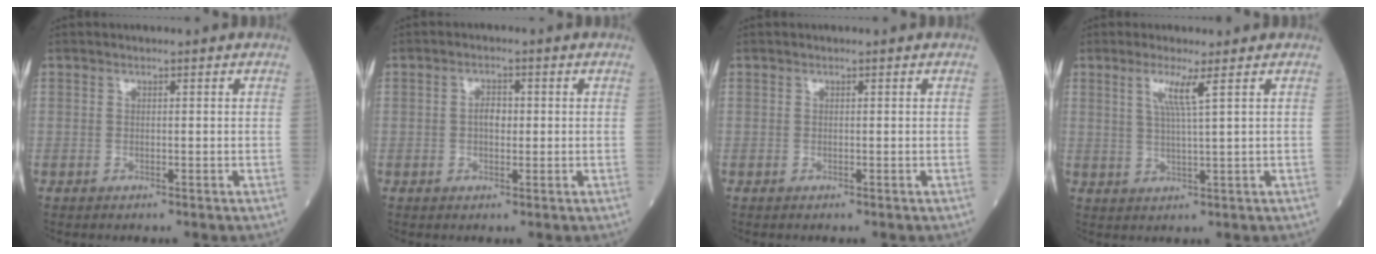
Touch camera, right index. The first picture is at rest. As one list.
[{"total": 2.3, "force": [0.0, 1.4, 1.9], "torque": [-0.031, 0.005, -0.001]}, {"total": 0.0}, {"total": 3.9, "force": [1.7, -0.8, 3.4], "torque": [-0.068, -0.004, 0.034]}]